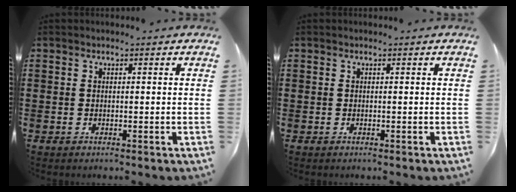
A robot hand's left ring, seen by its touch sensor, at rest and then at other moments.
{"total": 0.0}